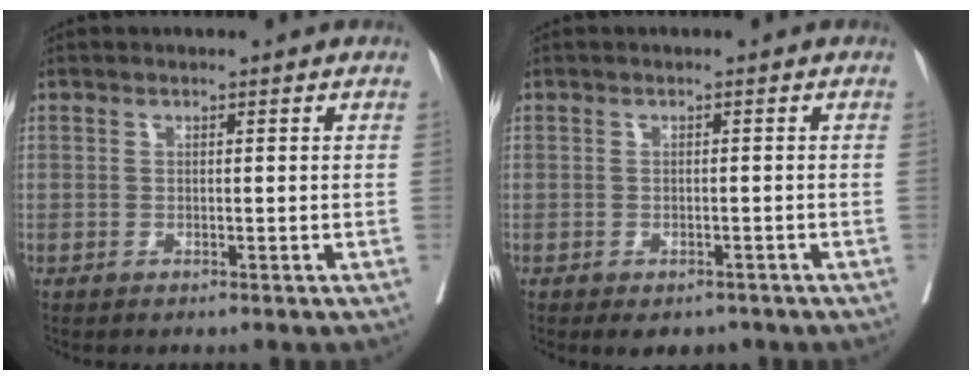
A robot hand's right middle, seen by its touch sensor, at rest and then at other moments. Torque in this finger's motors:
{"motor_torque": [0.44, -0.27, 0.21, 0.01]}